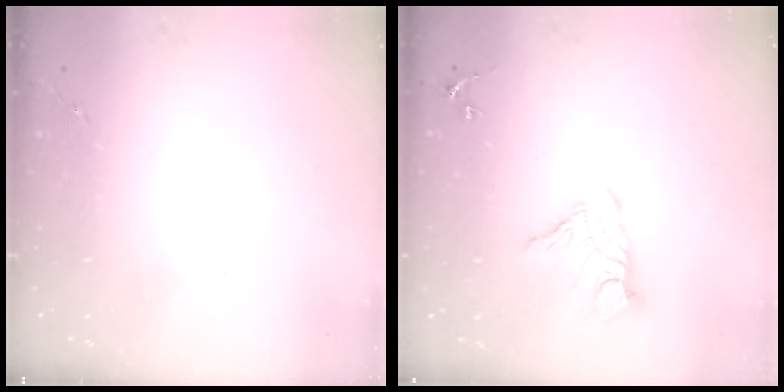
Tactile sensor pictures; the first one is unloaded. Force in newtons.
{"total": 11.3, "press": 11.2, "slide": 0.9}